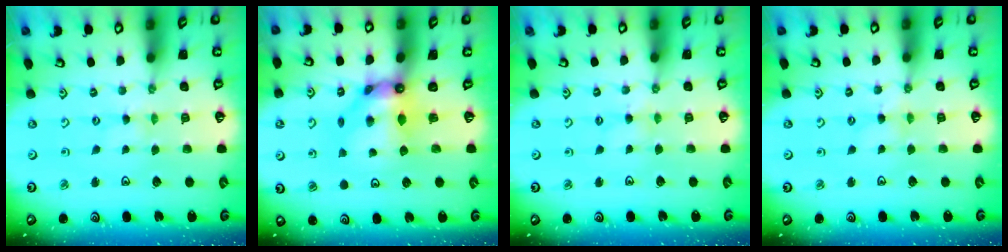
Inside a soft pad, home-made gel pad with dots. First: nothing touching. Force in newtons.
{"total": 8.8, "press": 8.7, "slide": 0.9}
{"total": 1.6, "press": 1.6, "slide": 0.4}
{"total": 2.5, "press": 2.5, "slide": 0.2}